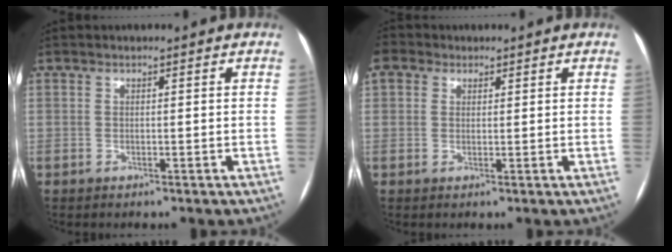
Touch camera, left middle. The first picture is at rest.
{"total": 1.5, "force": [1.0, 1.1, 0.0], "torque": [-0.003, 0.011, 0.022]}